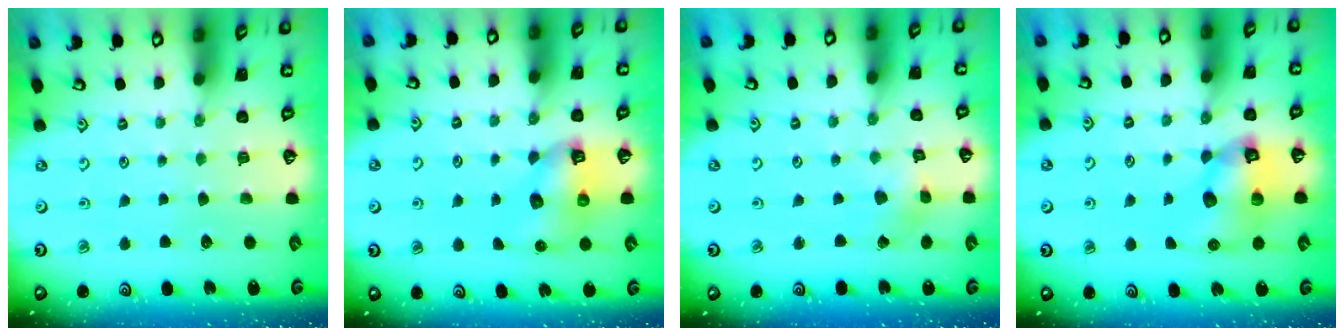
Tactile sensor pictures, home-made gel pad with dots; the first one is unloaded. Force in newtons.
{"total": 7.2, "press": 7.2, "slide": 0.8}
{"total": 2.2, "press": 2.2, "slide": 0.2}
{"total": 11.1, "press": 11.0, "slide": 1.5}